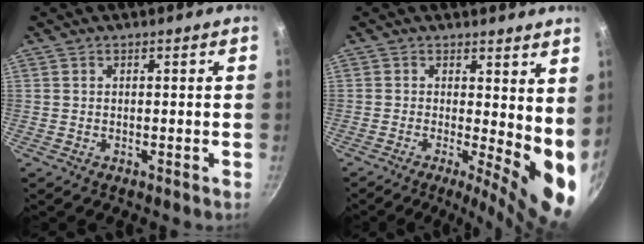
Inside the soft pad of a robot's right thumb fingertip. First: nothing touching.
{"total": 9.8, "force": [0.2, 3.5, 9.1], "torque": [-0.106, -0.023, 0.004]}